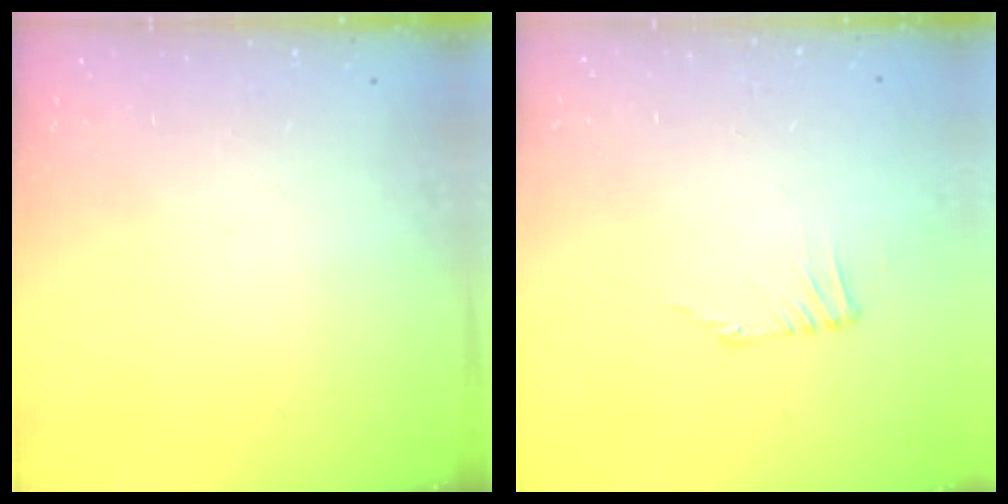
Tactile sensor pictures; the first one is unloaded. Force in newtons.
{"total": 1.3, "press": 1.2, "slide": 0.2}